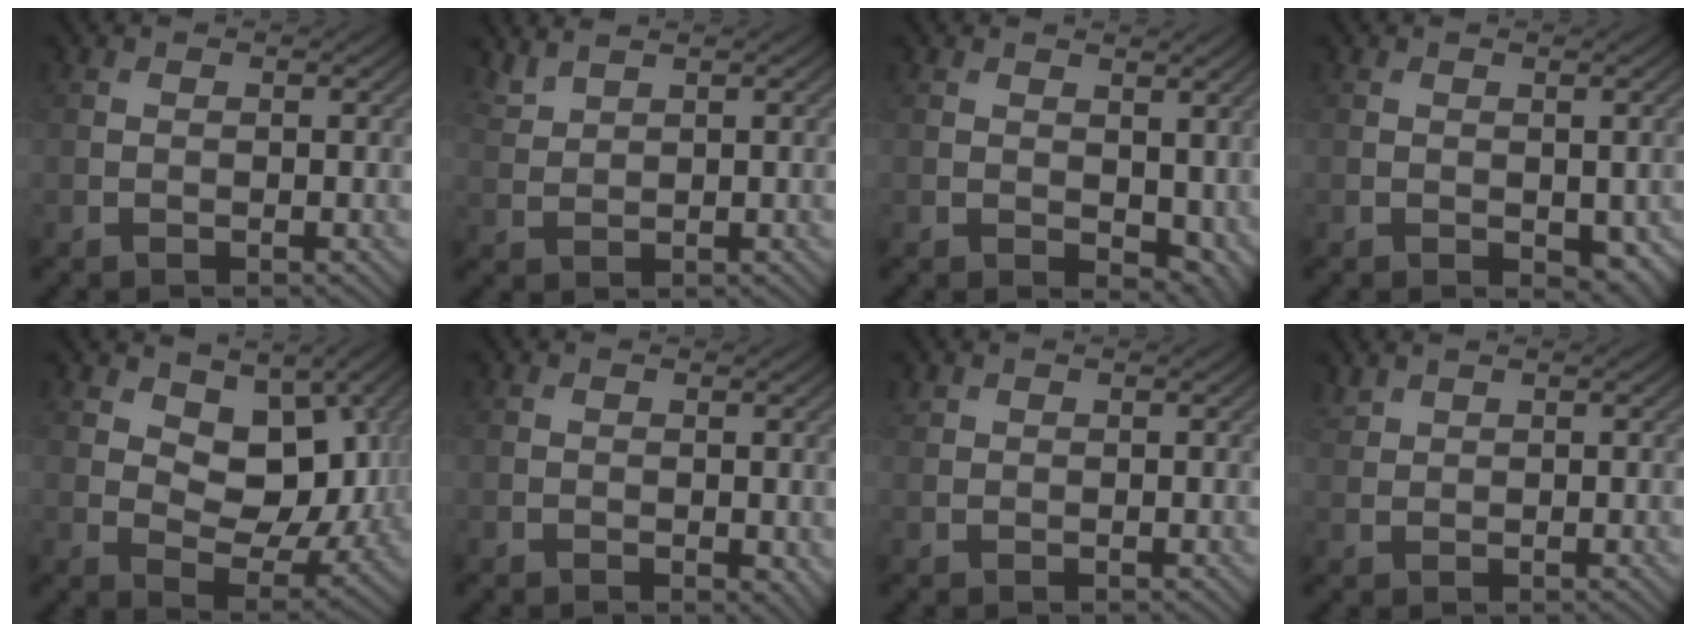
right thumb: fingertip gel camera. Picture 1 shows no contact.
{"total": 2.1, "force": [1.9, 0.3, 0.7], "torque": [-0.023, 0.003, 0.050]}
{"total": 5.1, "force": [1.0, 3.2, 3.8], "torque": [-0.059, -0.016, 0.028]}
{"total": 2.4, "force": [-0.4, 1.5, 1.9], "torque": [-0.026, -0.012, 0.002]}
{"total": 9.2, "force": [3.5, 5.6, 6.4], "torque": [-0.114, -0.016, 0.055]}
{"total": 1.1, "force": [0.0, 0.7, 0.9], "torque": [-0.010, -0.006, 0.003]}
{"total": 0.7, "force": [0.6, 0.3, 0.1], "torque": [-0.005, 0.000, 0.016]}
{"total": 1.4, "force": [1.3, 0.3, 0.3], "torque": [-0.016, 0.005, 0.036]}